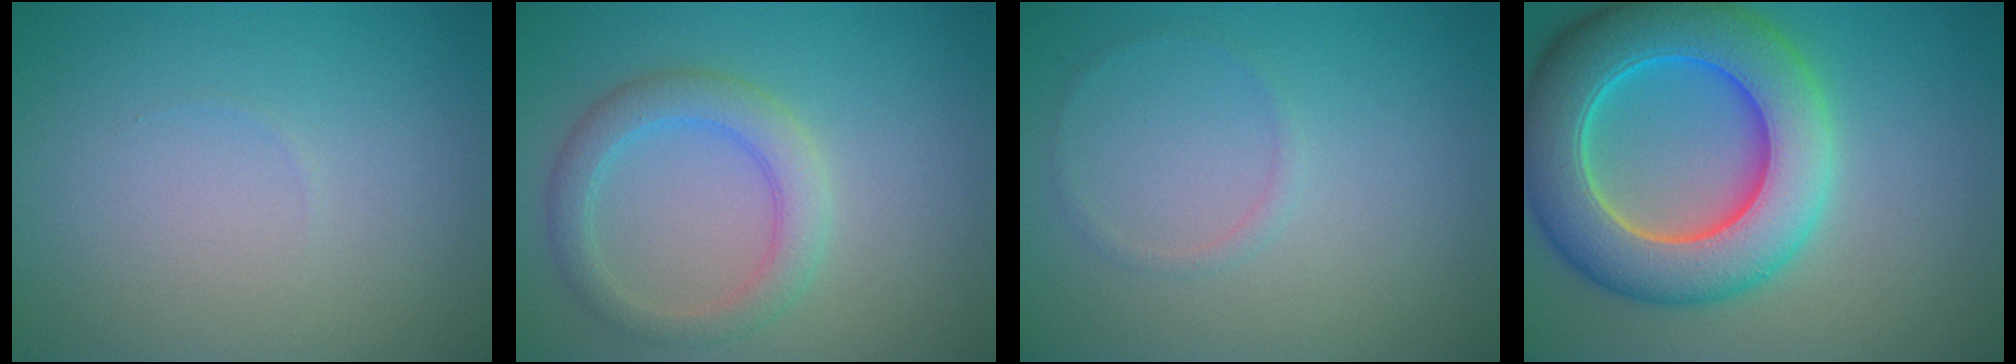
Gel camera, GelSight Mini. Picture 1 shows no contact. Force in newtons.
{"total": 3.4, "press": 3.4, "slide": 0.1}
{"total": 0.8, "press": 0.8, "slide": 0.1}
{"total": 11.0, "press": 11.0, "slide": 0.5}